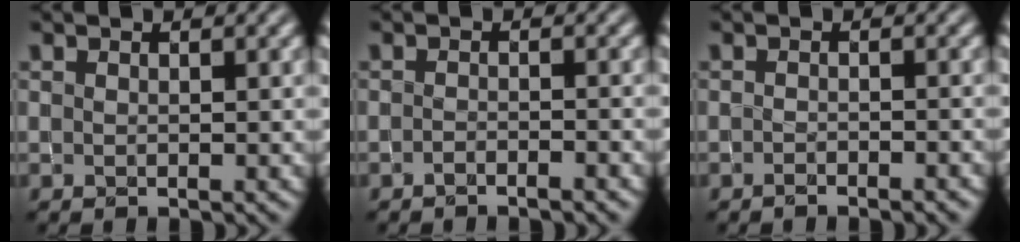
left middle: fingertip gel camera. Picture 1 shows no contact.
{"total": 1.5, "force": [-1.3, 0.2, 0.7], "torque": [-0.011, 0.004, -0.025]}
{"total": 1.8, "force": [-1.5, 0.3, 1.0], "torque": [-0.017, 0.007, -0.024]}